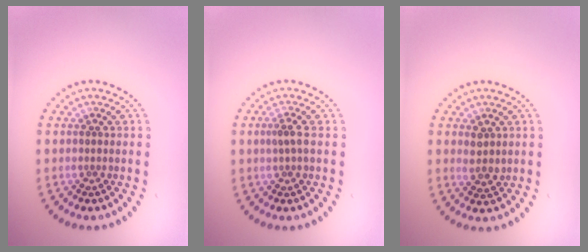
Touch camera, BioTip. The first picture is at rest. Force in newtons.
{"total": 1.3, "press": 1.1, "slide": 0.7}
{"total": 1.8, "press": 1.7, "slide": 0.8}